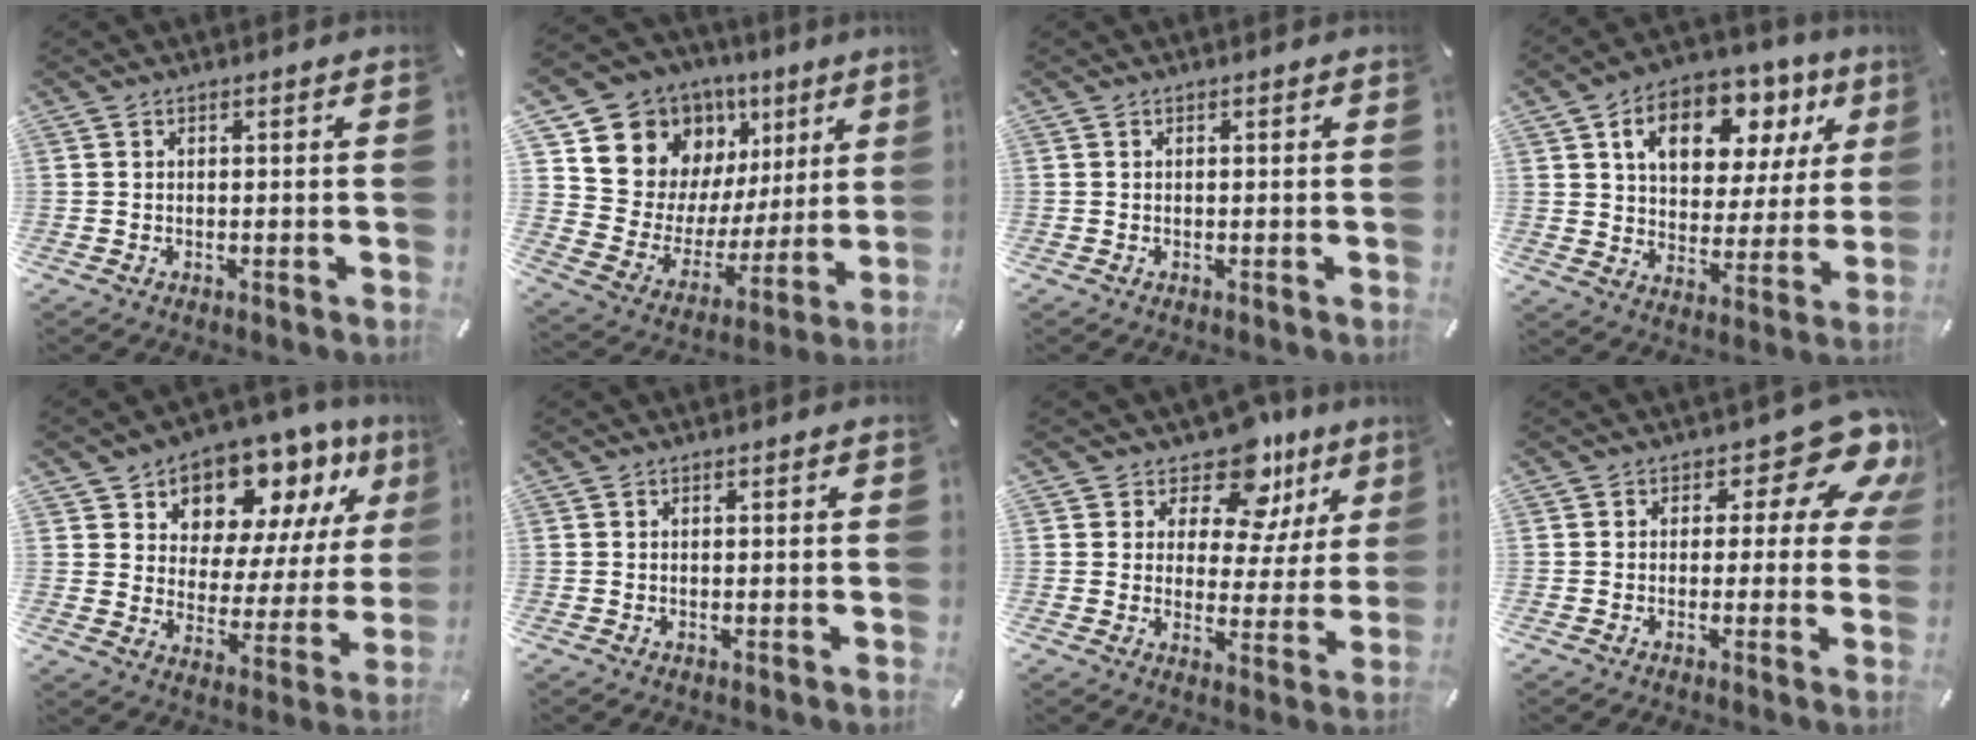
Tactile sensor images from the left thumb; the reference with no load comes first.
{"total": 14.6, "force": [8.8, 11.0, 3.8], "torque": [-0.073, -0.081, 0.168]}
{"total": 0.0}
{"total": 14.6, "force": [7.3, 9.6, 8.3], "torque": [-0.129, -0.031, 0.125]}
{"total": 11.8, "force": [9.9, 6.3, 1.7], "torque": [-0.035, -0.103, 0.175]}
{"total": 0.0}
{"total": 12.4, "force": [9.1, 6.7, 5.2], "torque": [-0.083, -0.069, 0.162]}
{"total": 11.5, "force": [5.0, 5.8, 8.6], "torque": [-0.102, -0.033, 0.084]}